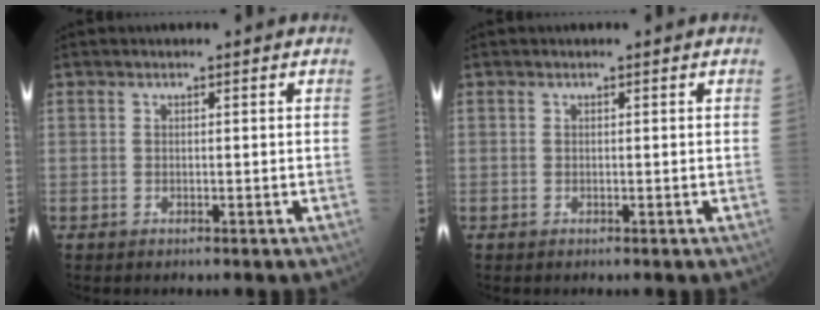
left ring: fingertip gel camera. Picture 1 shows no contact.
{"total": 0.0}